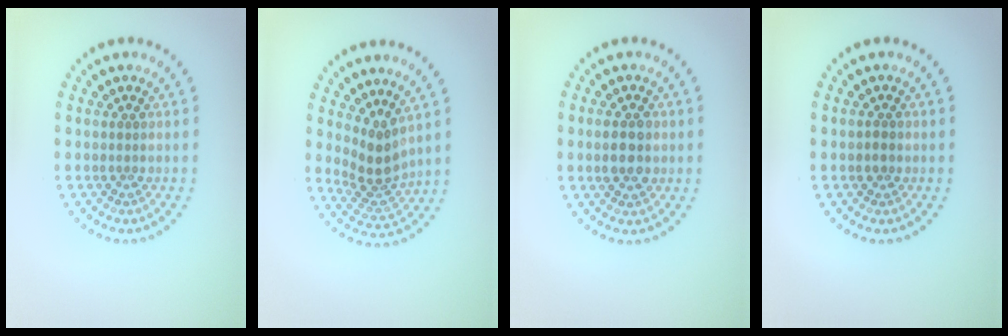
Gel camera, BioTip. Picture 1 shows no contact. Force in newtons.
{"total": 3.1, "press": 2.4, "slide": 2.0}
{"total": 2.8, "press": 2.8, "slide": 0.2}
{"total": 1.0, "press": 1.0, "slide": 0.3}